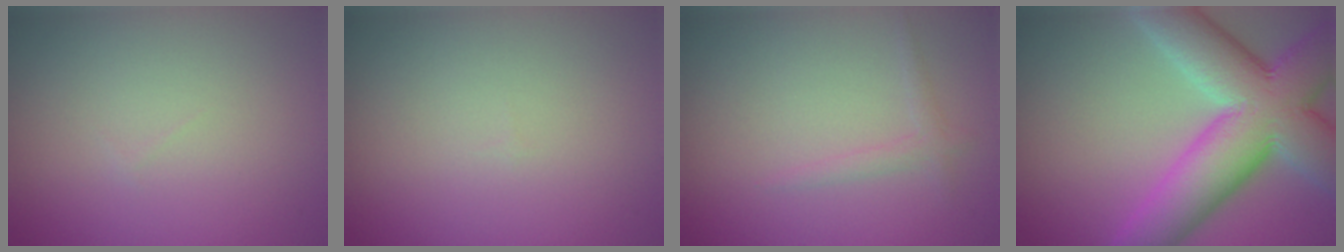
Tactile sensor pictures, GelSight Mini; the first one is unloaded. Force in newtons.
{"total": 0.0}
{"total": 1.1, "press": 1.1, "slide": 0.1}
{"total": 12.3, "press": 12.2, "slide": 0.9}